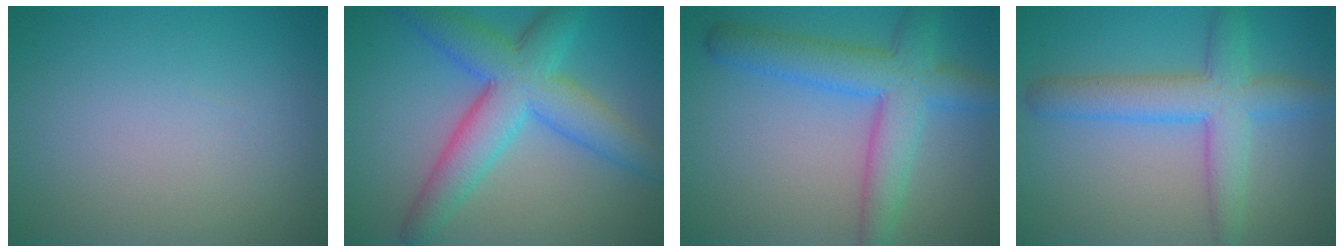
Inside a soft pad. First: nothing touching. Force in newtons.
{"total": 7.7, "press": 7.7, "slide": 0.2}
{"total": 6.3, "press": 6.3, "slide": 0.3}
{"total": 5.5, "press": 5.5, "slide": 0.2}